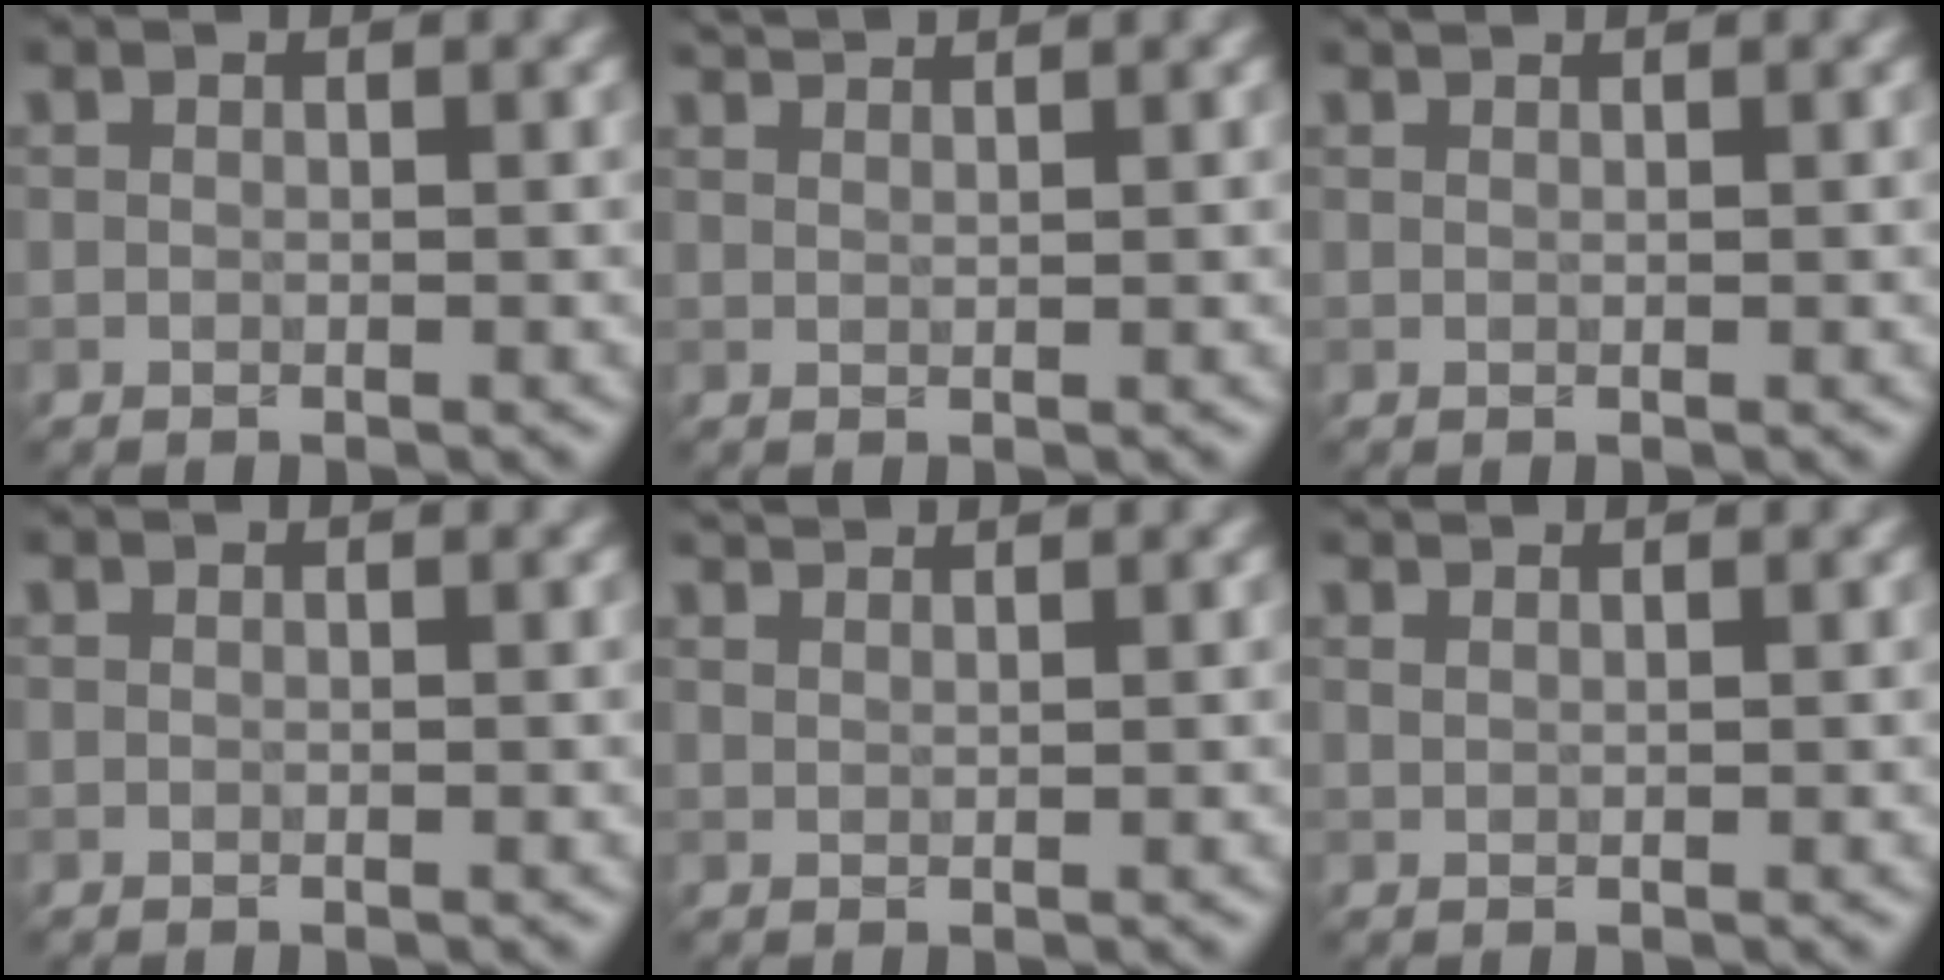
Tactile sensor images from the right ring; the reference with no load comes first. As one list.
[{"total": 1.8, "force": [1.7, 0.3, 0.7], "torque": [-0.005, 0.004, 0.021]}, {"total": 0.6, "force": [0.6, 0.0, 0.1], "torque": [-0.004, -0.001, 0.007]}, {"total": 0.0}, {"total": 1.8, "force": [1.7, 0.2, 0.5], "torque": [-0.009, 0.004, 0.025]}, {"total": 1.2, "force": [1.2, 0.2, 0.3], "torque": [-0.009, -0.001, 0.017]}]